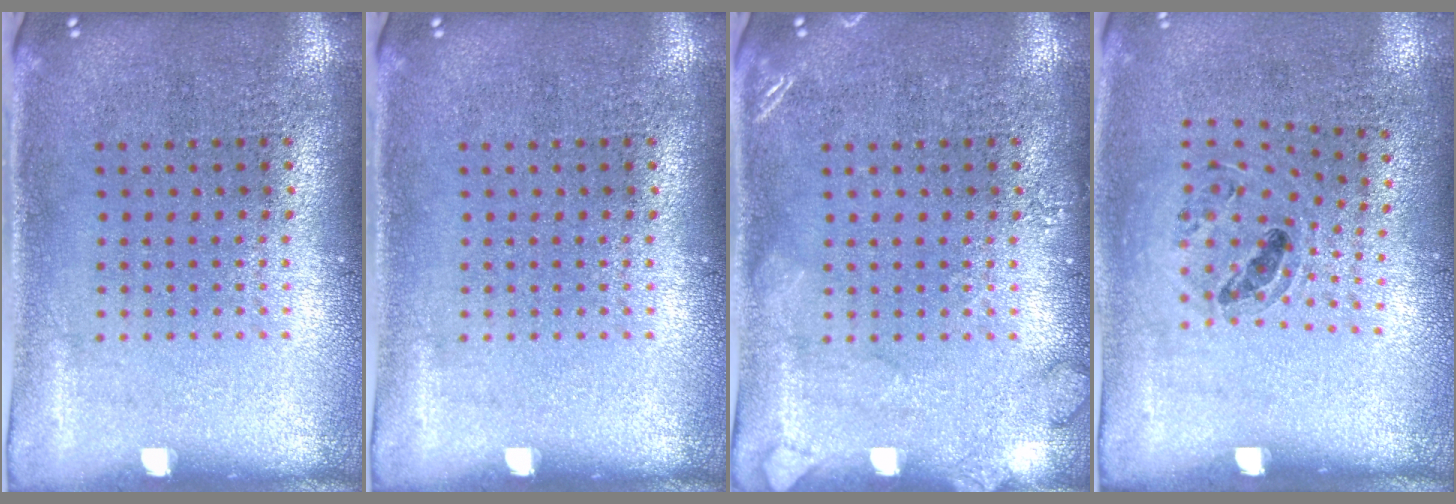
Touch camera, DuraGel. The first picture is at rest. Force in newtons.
{"total": 0.0}
{"total": 1.7, "press": 1.6, "slide": 0.3}
{"total": 1.0, "press": 0.8, "slide": 0.5}